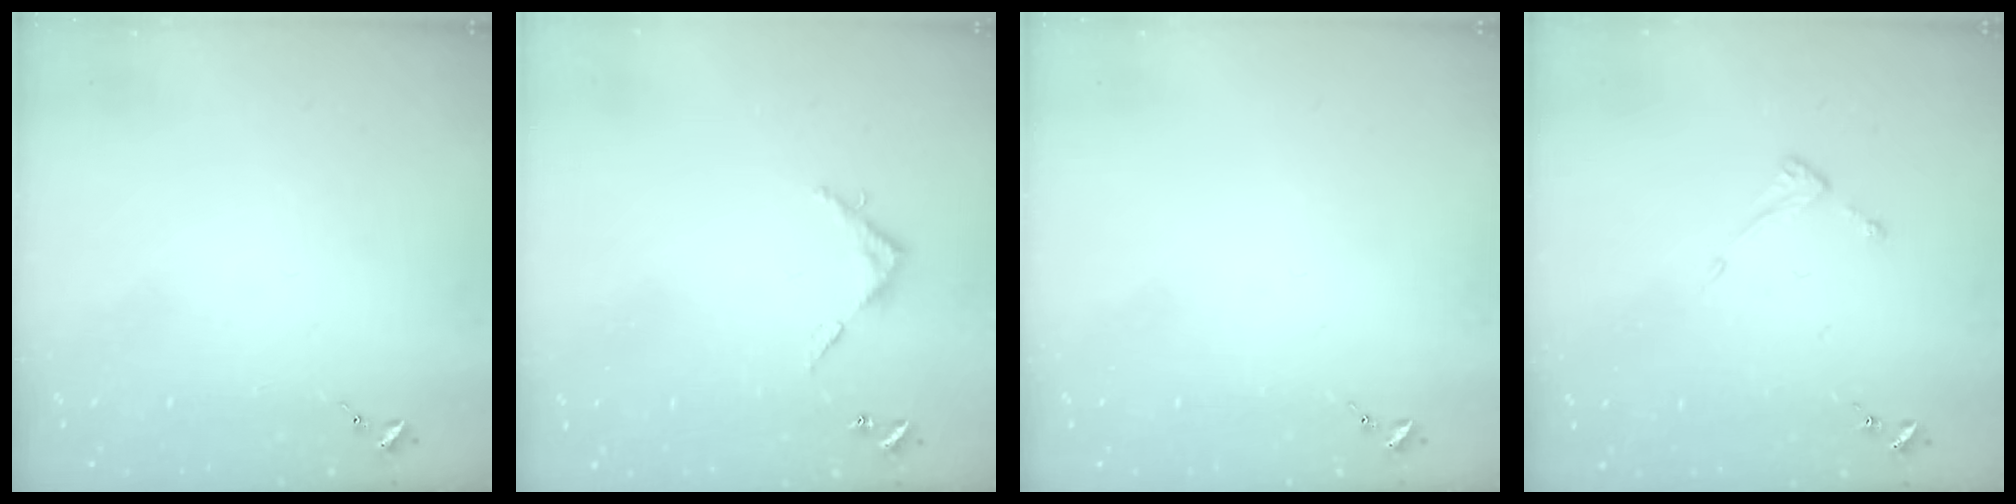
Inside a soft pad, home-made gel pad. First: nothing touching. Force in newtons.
{"total": 4.5, "press": 4.5, "slide": 0.4}
{"total": 0.0}
{"total": 4.1, "press": 4.0, "slide": 0.4}